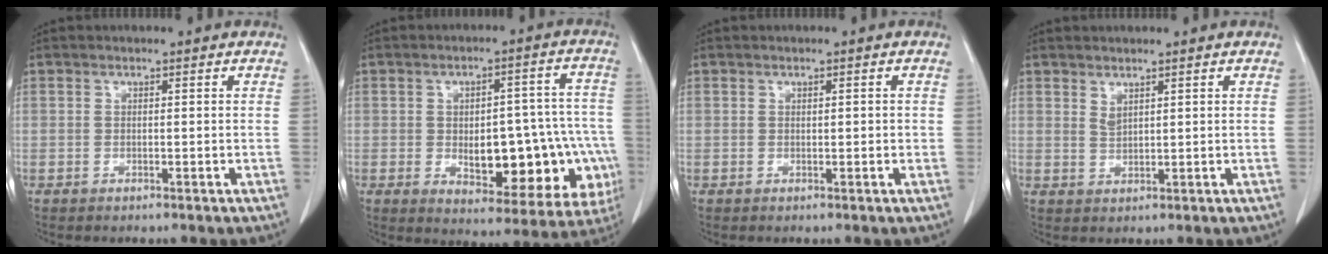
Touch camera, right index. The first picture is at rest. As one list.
[{"total": 18.2, "force": [-4.6, 8.2, 15.6], "torque": [-0.136, 0.037, -0.034]}, {"total": 0.9, "force": [0.1, 0.4, 0.8], "torque": [-0.014, 0.000, 0.003]}, {"total": 1.5, "force": [1.1, 0.2, 1.0], "torque": [-0.020, -0.006, 0.026]}]